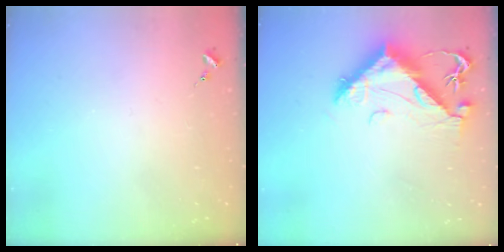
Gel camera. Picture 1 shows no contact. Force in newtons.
{"total": 12.3, "press": 12.2, "slide": 1.5}